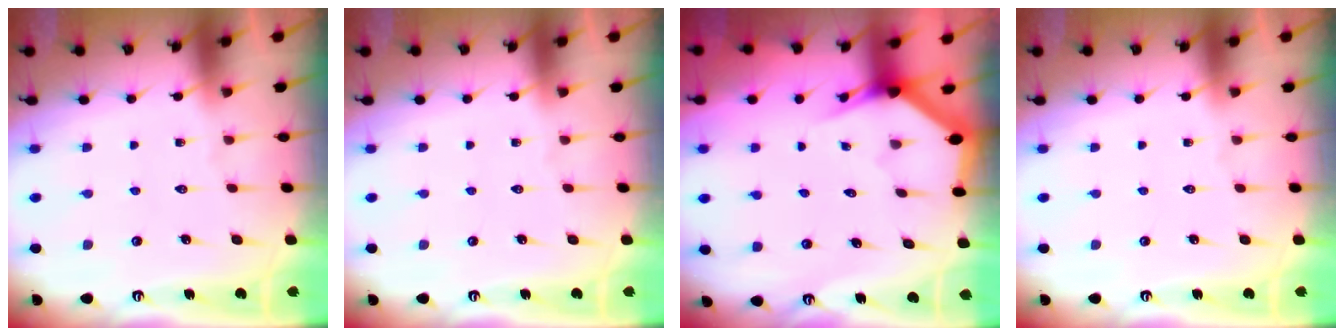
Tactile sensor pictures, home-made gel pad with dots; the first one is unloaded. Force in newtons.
{"total": 0.0}
{"total": 2.7, "press": 2.7, "slide": 0.0}
{"total": 0.0}